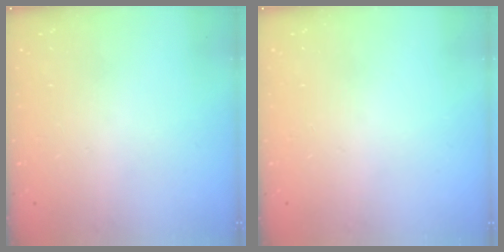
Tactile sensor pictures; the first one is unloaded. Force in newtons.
{"total": 0.0}